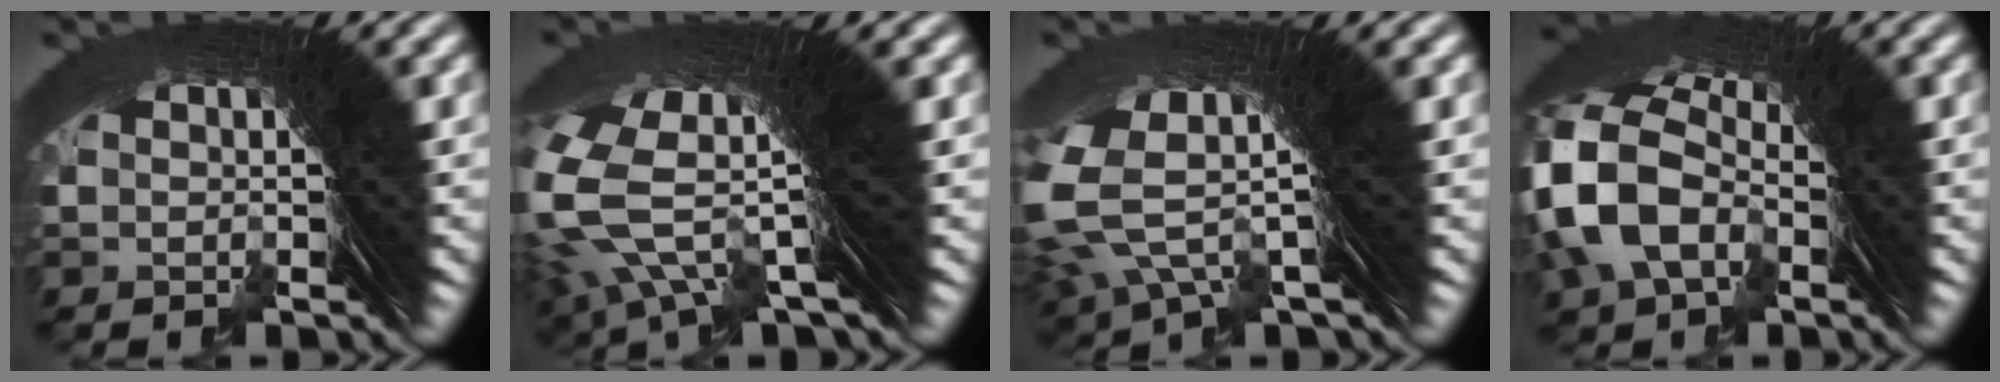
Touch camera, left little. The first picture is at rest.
{"total": 11.9, "force": [3.0, 6.0, 9.9], "torque": [-0.213, -0.007, 0.049]}
{"total": 8.5, "force": [2.3, 4.4, 6.9], "torque": [-0.168, -0.015, 0.045]}
{"total": 8.2, "force": [1.3, 6.3, 5.2], "torque": [-0.128, 0.011, 0.012]}